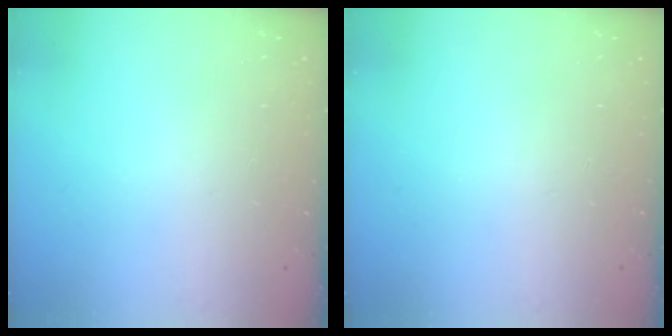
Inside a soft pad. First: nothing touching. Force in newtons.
{"total": 0.0}